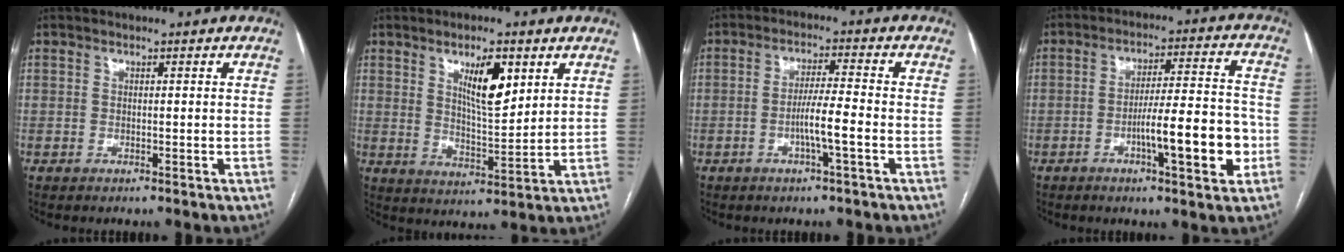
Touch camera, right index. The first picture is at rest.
{"total": 8.2, "force": [3.7, 2.2, 6.9], "torque": [-0.120, -0.003, 0.068]}
{"total": 5.4, "force": [-1.8, -0.2, 5.1], "torque": [-0.096, 0.001, -0.034]}
{"total": 11.9, "force": [-3.8, 1.7, 11.2], "torque": [-0.173, 0.009, -0.055]}